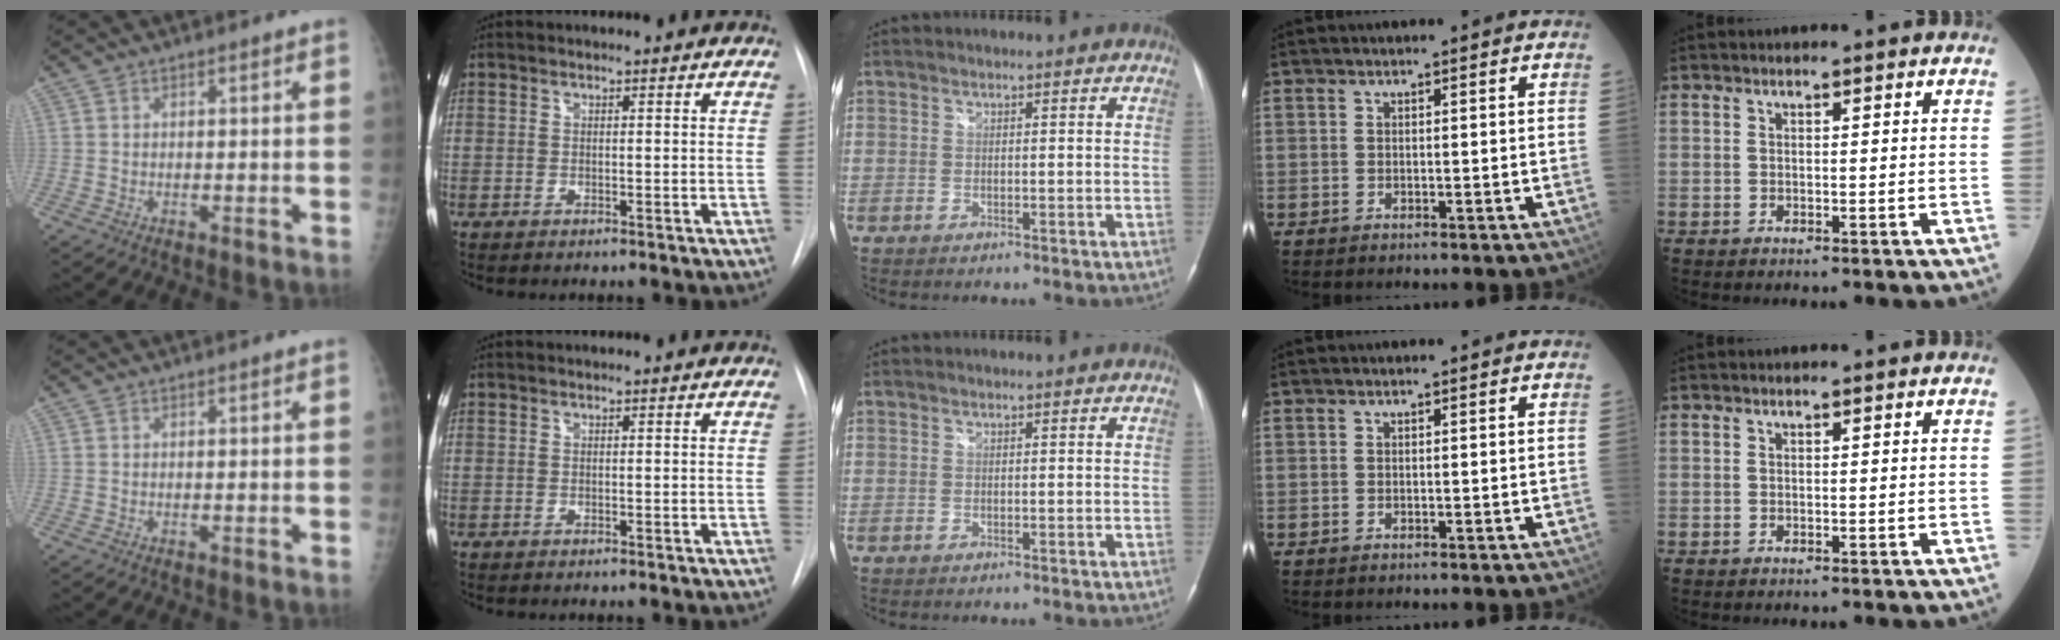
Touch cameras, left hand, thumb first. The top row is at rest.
{}